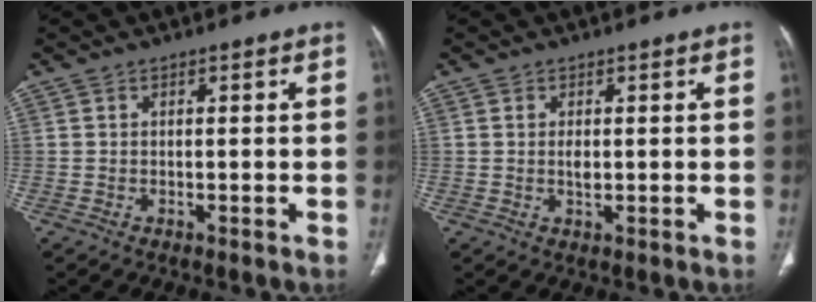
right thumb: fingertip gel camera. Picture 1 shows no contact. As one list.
[{"total": 1.7, "force": [0.1, 0.9, 1.4], "torque": [-0.024, -0.003, 0.004]}]